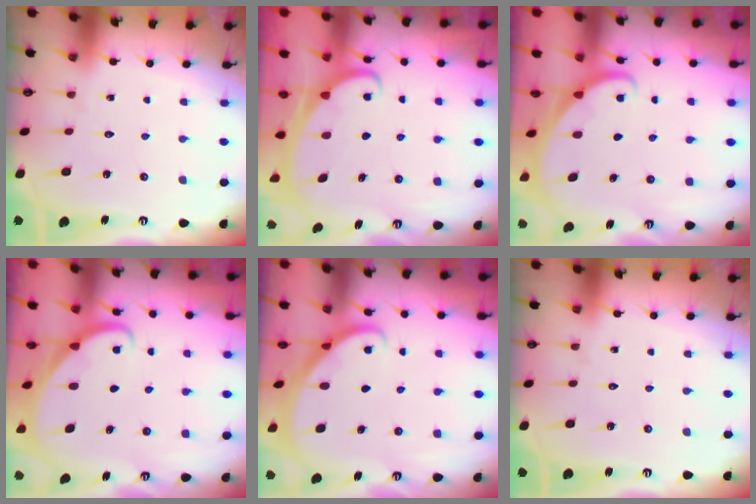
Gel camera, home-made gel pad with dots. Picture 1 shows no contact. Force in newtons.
{"total": 2.5, "press": 2.4, "slide": 0.3}
{"total": 1.6, "press": 1.6, "slide": 0.1}
{"total": 2.0, "press": 2.0, "slide": 0.3}
{"total": 2.0, "press": 2.0, "slide": 0.0}
{"total": 0.0}